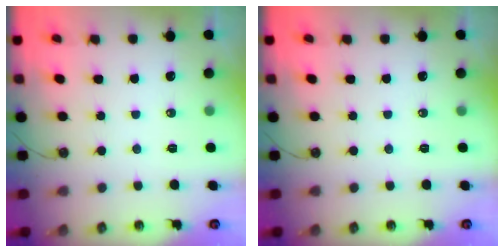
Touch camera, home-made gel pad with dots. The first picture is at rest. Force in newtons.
{"total": 0.0}